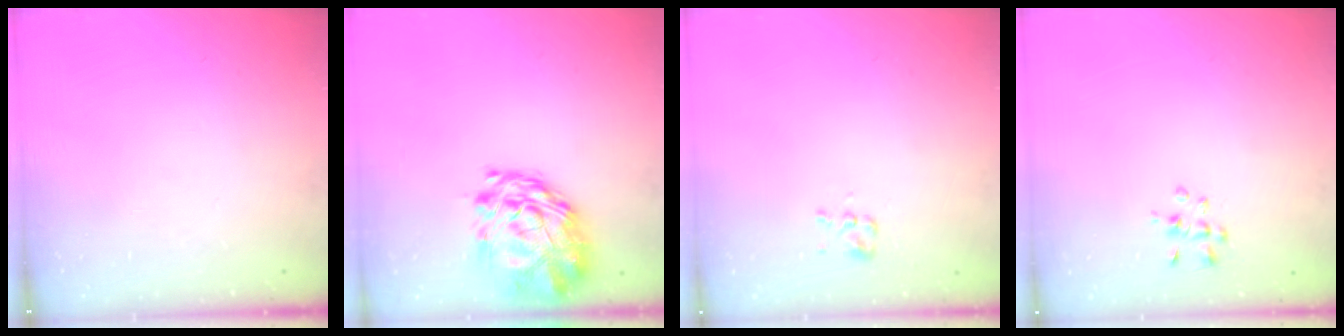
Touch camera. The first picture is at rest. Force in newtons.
{"total": 3.2, "press": 2.7, "slide": 1.8}
{"total": 2.0, "press": 1.8, "slide": 0.9}
{"total": 3.4, "press": 3.2, "slide": 1.1}